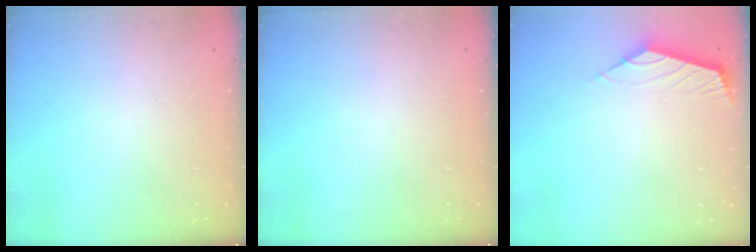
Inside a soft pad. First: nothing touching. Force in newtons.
{"total": 0.0}
{"total": 2.5, "press": 2.4, "slide": 0.6}